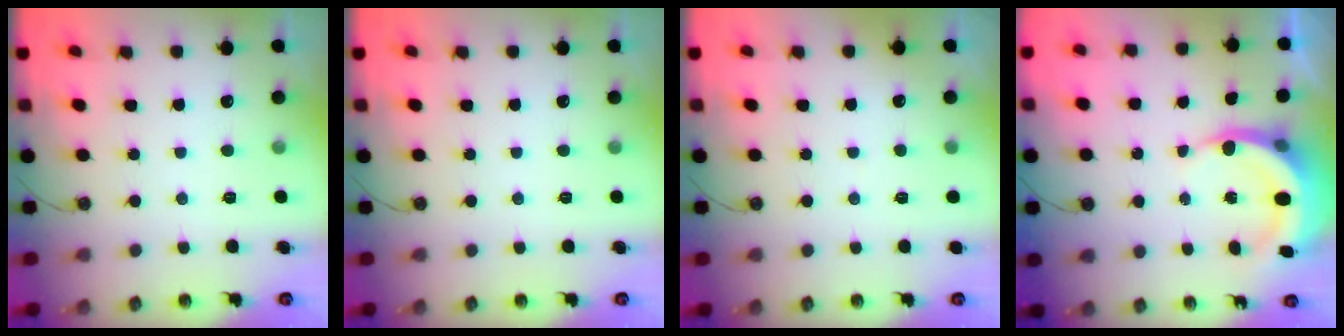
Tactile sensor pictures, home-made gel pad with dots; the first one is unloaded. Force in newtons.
{"total": 0.0}
{"total": 3.1, "press": 3.1, "slide": 0.4}
{"total": 6.5, "press": 6.4, "slide": 0.9}